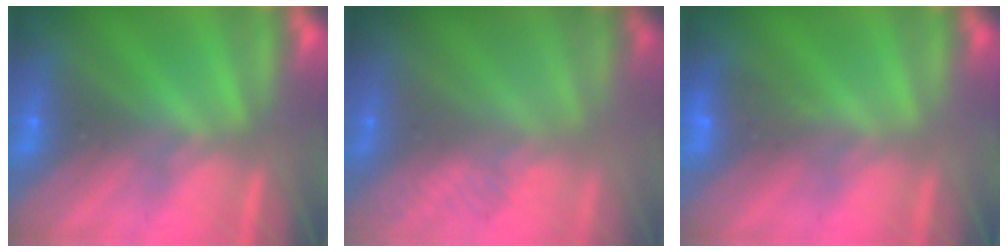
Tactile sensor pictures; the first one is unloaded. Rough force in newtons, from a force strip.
{"total": 2.8}
{"total": 3.1}